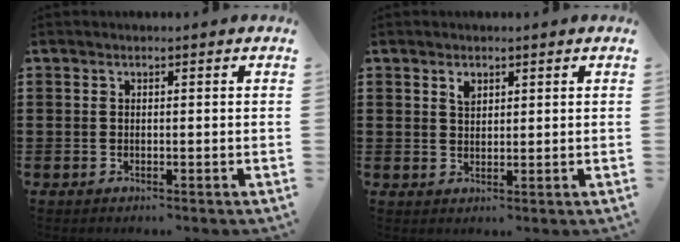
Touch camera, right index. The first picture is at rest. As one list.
[{"total": 1.8, "force": [1.2, 1.0, 0.9], "torque": [-0.020, 0.003, 0.023]}]